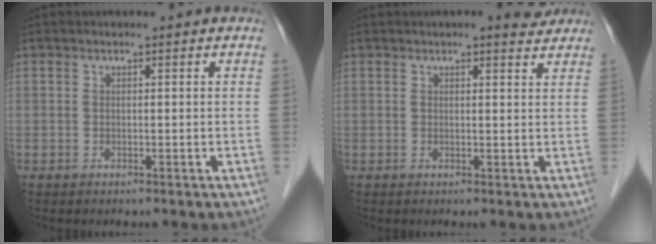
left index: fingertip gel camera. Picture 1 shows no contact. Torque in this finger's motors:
{"motor_torque": [0.57, -0.48, 0.16, 0.00]}